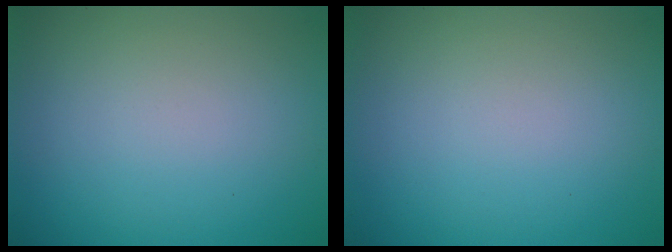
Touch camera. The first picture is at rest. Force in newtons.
{"total": 0.0}